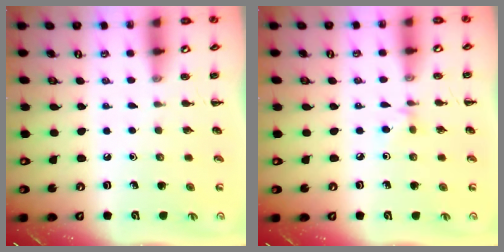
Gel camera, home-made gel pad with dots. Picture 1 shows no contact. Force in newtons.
{"total": 3.0, "press": 2.7, "slide": 1.2}